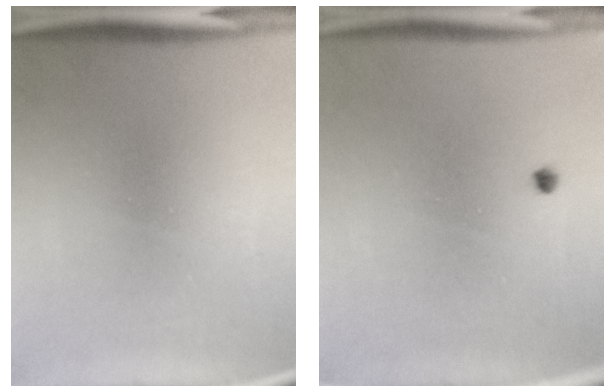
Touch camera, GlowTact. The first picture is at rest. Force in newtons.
{"total": 0.6}